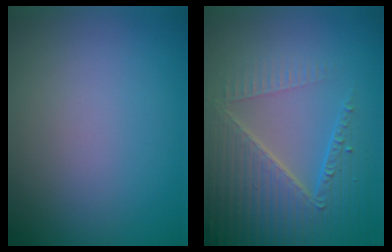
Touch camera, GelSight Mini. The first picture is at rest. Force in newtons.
{"total": 6.6, "press": 5.2, "slide": 4.1}